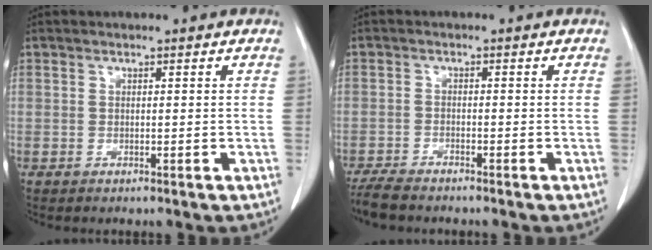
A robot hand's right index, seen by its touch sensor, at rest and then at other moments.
{"total": 3.7, "force": [-3.3, 0.5, 1.6], "torque": [-0.030, -0.010, -0.057]}